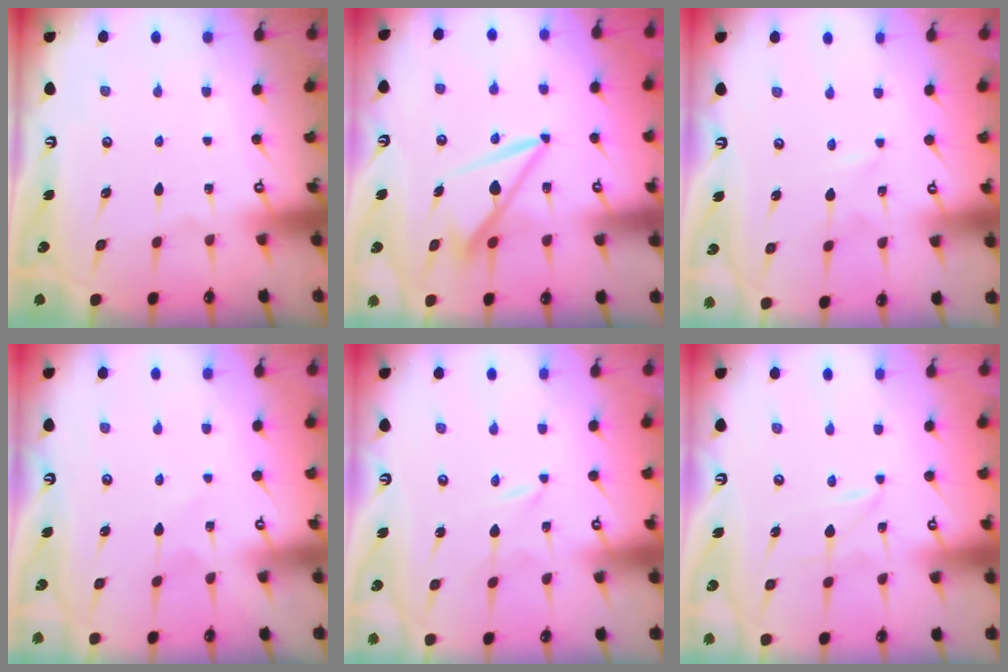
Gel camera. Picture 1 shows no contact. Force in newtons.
{"total": 9.7, "press": 9.6, "slide": 1.1}
{"total": 1.7, "press": 1.7, "slide": 0.3}
{"total": 2.3, "press": 2.2, "slide": 0.3}
{"total": 0.6, "press": 0.6, "slide": 0.1}
{"total": 1.2, "press": 1.2, "slide": 0.1}